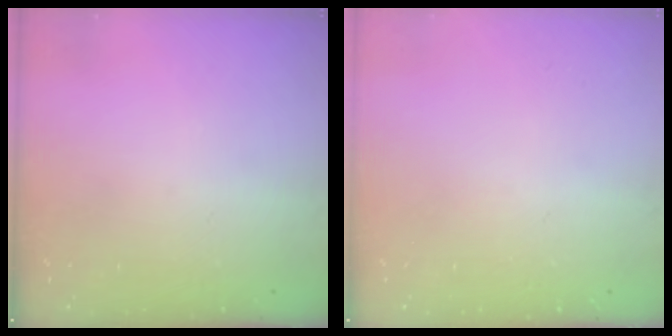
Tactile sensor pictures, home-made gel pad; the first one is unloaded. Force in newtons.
{"total": 0.0}